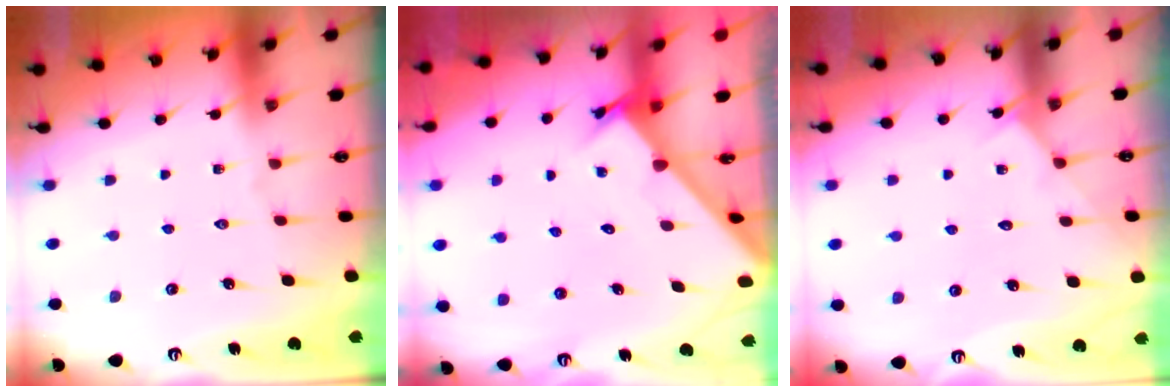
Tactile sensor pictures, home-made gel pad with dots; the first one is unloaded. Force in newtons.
{"total": 2.4, "press": 2.4, "slide": 0.1}
{"total": 2.8, "press": 2.7, "slide": 0.4}